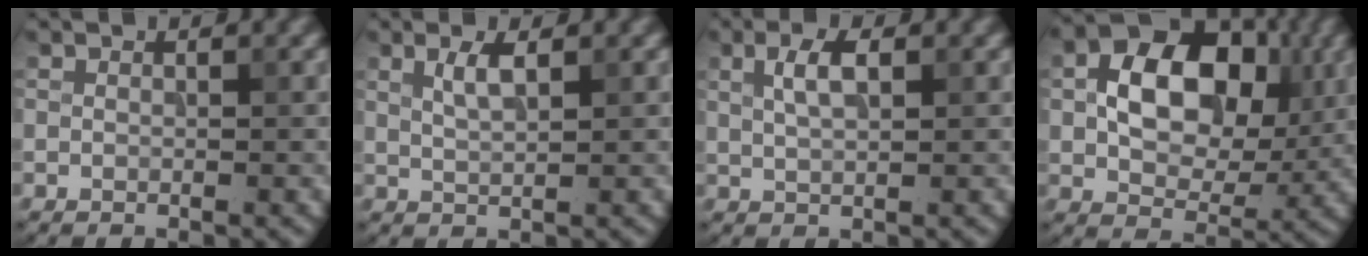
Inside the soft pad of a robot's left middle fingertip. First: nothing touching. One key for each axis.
{"total": 1.9, "fx": 1.0, "fy": 0.5, "fz": 1.6, "tx": -0.032, "ty": 0.000, "tz": 0.020}
{"total": 2.6, "fx": 0.9, "fy": 0.9, "fz": 2.2, "tx": -0.042, "ty": 0.004, "tz": 0.018}
{"total": 9.9, "fx": 1.5, "fy": 6.8, "fz": 7.1, "tx": -0.116, "ty": 0.009, "tz": 0.021}